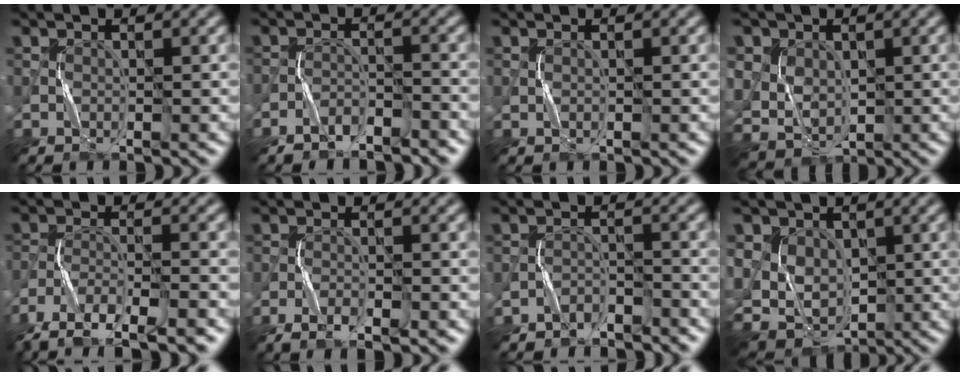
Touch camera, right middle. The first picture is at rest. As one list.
[{"total": 3.1, "force": [-2.8, 0.7, 1.1], "torque": [-0.022, 0.003, -0.051]}, {"total": 0.0}, {"total": 6.4, "force": [1.9, 5.5, 2.8], "torque": [-0.065, 0.018, 0.033]}, {"total": 7.8, "force": [-6.5, 1.7, 4.0], "torque": [-0.066, -0.013, -0.108]}, {"total": 3.2, "force": [-2.2, 0.6, 2.2], "torque": [-0.045, 0.000, -0.038]}, {"total": 2.4, "force": [-2.3, 0.5, 0.0], "torque": [0.004, 0.006, -0.046]}, {"total": 8.5, "force": [0.9, 7.2, 4.4], "torque": [-0.089, 0.021, 0.000]}]